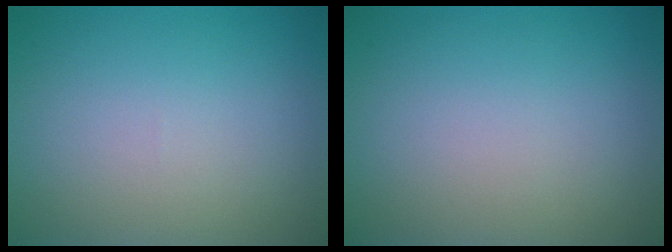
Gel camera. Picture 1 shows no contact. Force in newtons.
{"total": 0.0}